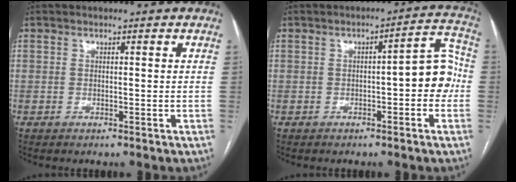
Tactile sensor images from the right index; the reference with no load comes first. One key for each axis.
{"total": 7.3, "fx": -1.1, "fy": 2.1, "fz": 6.9, "tx": -0.076, "ty": 0.037, "tz": -0.015}